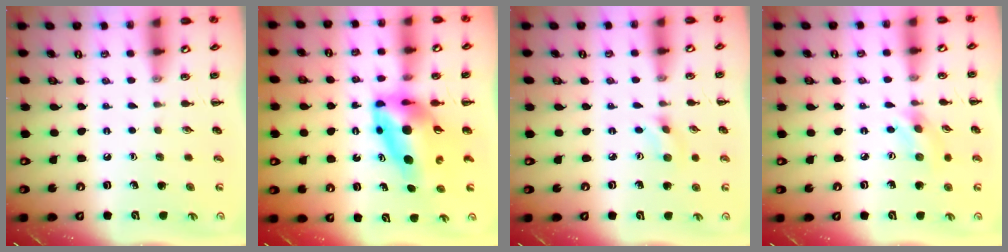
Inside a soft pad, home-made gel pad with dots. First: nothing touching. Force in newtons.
{"total": 10.0, "press": 9.6, "slide": 3.0}
{"total": 2.3, "press": 2.1, "slide": 0.9}
{"total": 2.8, "press": 2.7, "slide": 0.6}